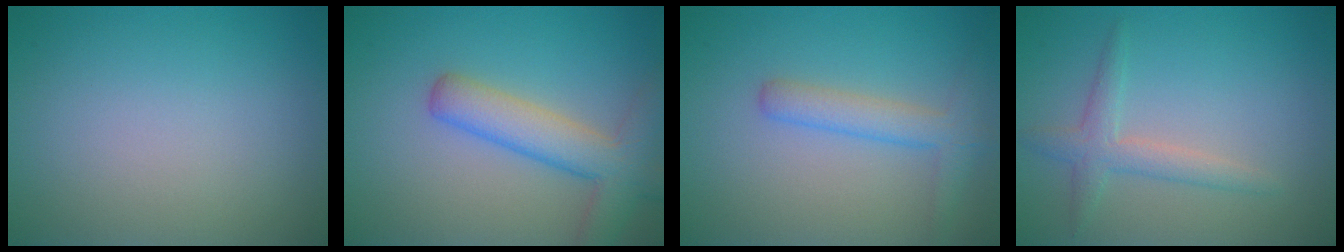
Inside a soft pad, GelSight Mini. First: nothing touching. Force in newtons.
{"total": 5.3, "press": 5.3, "slide": 0.4}
{"total": 2.9, "press": 2.9, "slide": 0.2}
{"total": 2.4, "press": 2.4, "slide": 0.1}